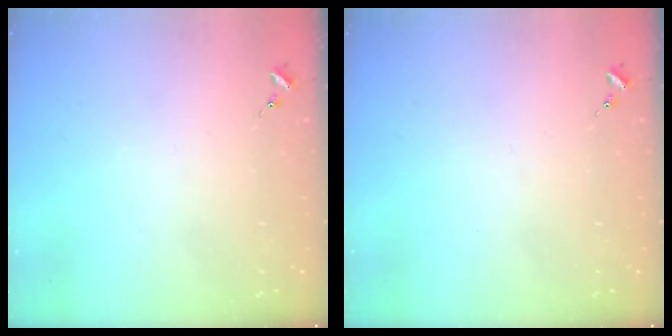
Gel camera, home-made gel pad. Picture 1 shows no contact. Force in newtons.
{"total": 0.0}